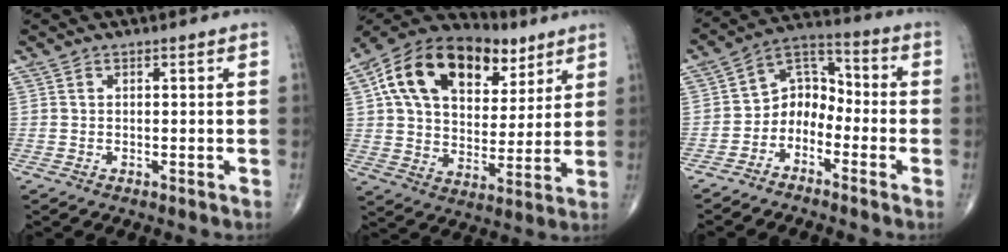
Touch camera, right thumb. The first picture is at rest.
{"total": 24.5, "force": [10.7, 15.1, 16.1], "torque": [-0.255, 0.009, 0.176]}
{"total": 7.9, "force": [-3.8, 6.0, 3.6], "torque": [-0.029, 0.066, -0.087]}